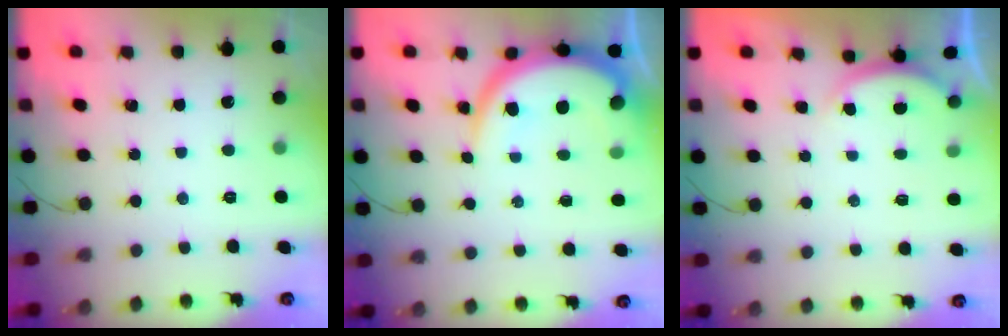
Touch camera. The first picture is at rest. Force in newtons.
{"total": 11.3, "press": 11.2, "slide": 1.4}
{"total": 2.5, "press": 2.4, "slide": 0.6}